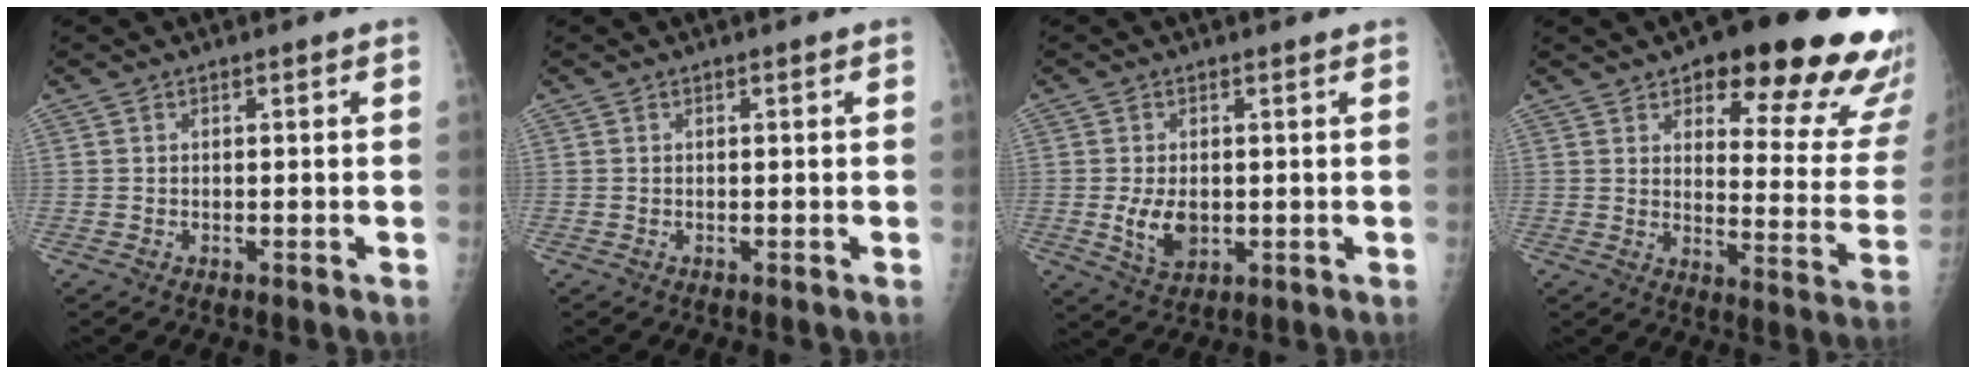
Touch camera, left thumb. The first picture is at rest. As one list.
[{"total": 0.0}, {"total": 5.6, "force": [-0.2, 3.6, 4.3], "torque": [-0.071, -0.010, 0.008]}, {"total": 24.0, "force": [15.4, 8.0, 16.6], "torque": [-0.155, -0.071, 0.190]}]